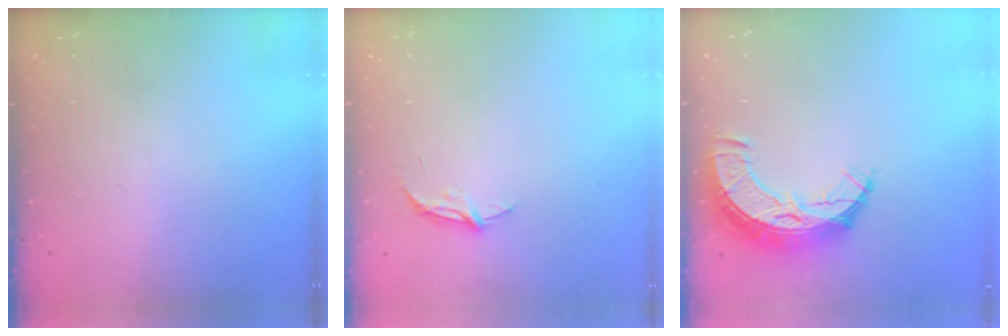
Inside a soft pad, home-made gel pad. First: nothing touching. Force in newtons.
{"total": 4.9, "press": 4.9, "slide": 0.3}
{"total": 10.6, "press": 10.6, "slide": 0.8}